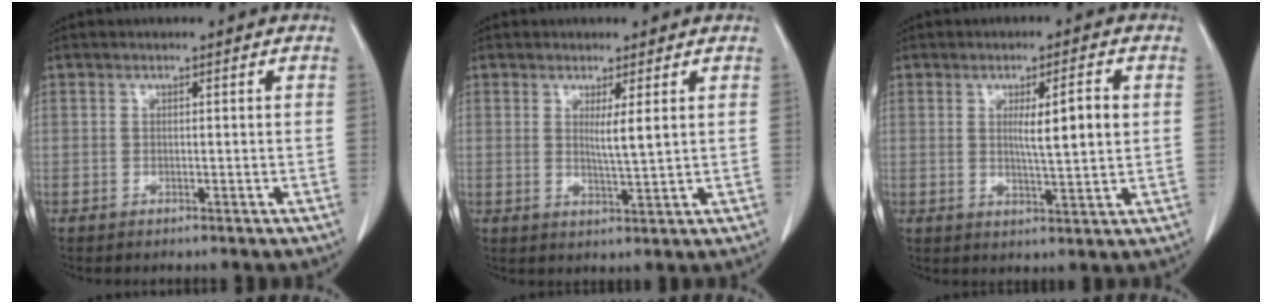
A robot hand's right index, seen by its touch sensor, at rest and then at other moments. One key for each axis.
{"total": 3.2, "fx": 1.0, "fy": -0.2, "fz": 3.0, "tx": -0.056, "ty": -0.012, "tz": 0.020}
{"total": 6.4, "fx": 1.1, "fy": 0.4, "fz": 6.2, "tx": -0.100, "ty": -0.004, "tz": 0.019}